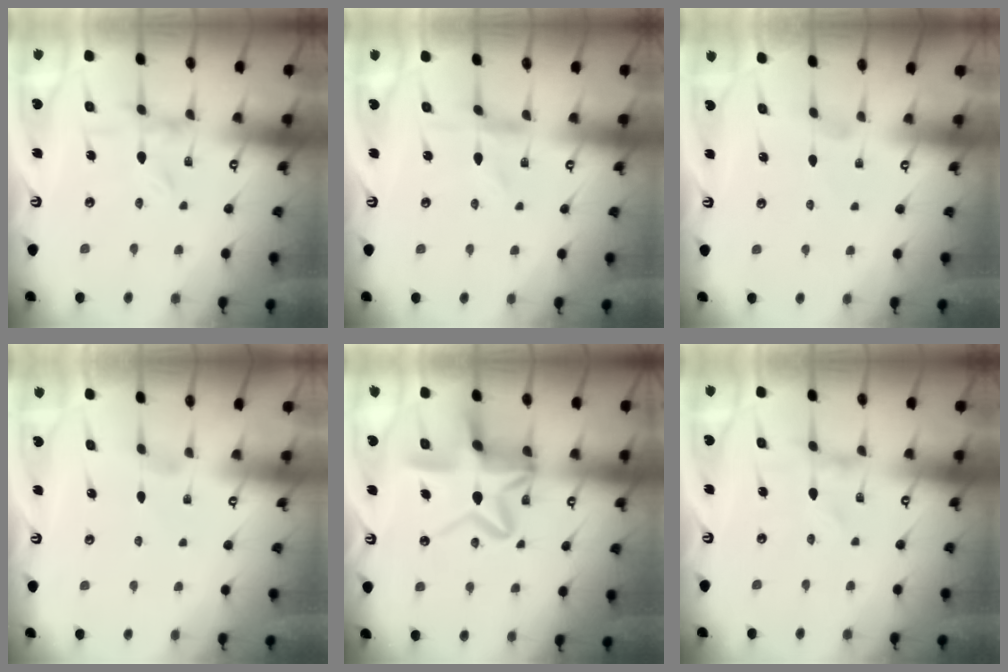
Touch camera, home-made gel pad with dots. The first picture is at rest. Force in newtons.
{"total": 0.6, "press": 0.6, "slide": 0.2}
{"total": 0.8, "press": 0.8, "slide": 0.1}
{"total": 0.0}
{"total": 14.9, "press": 14.9, "slide": 1.4}
{"total": 0.0}